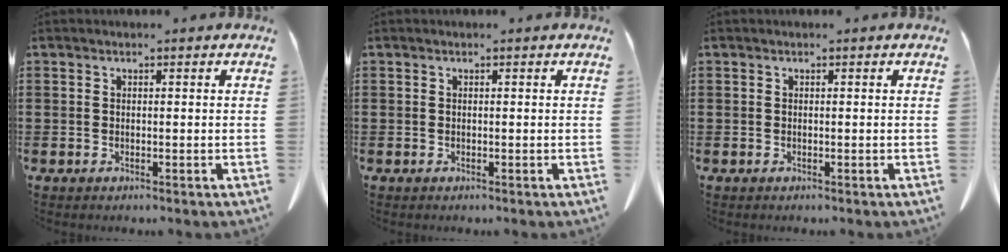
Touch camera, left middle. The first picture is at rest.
{"total": 0.0}
{"total": 0.0}